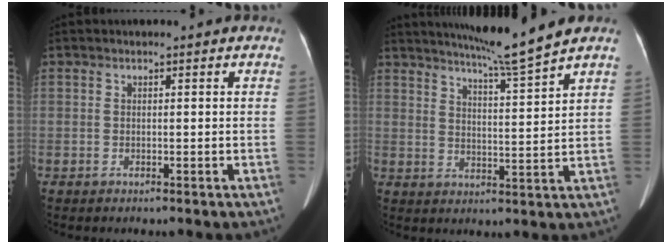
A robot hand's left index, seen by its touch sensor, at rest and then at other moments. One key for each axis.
{"total": 8.6, "fx": 7.4, "fy": -2.0, "fz": 3.8, "tx": -0.064, "ty": -0.015, "tz": 0.122}